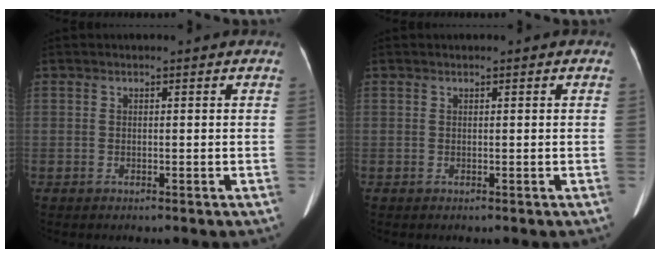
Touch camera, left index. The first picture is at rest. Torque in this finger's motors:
{"motor_torque": [0.17, -0.02, 0.00, 0.01]}